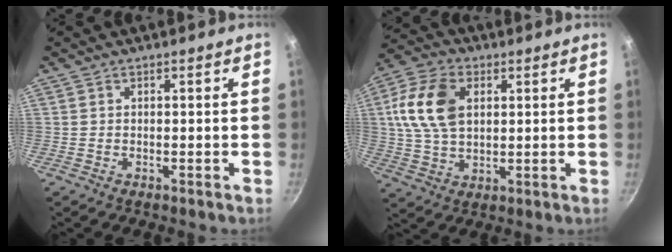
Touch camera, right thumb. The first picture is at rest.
{"total": 13.2, "force": [3.0, 8.6, 9.6], "torque": [-0.172, 0.006, 0.049]}